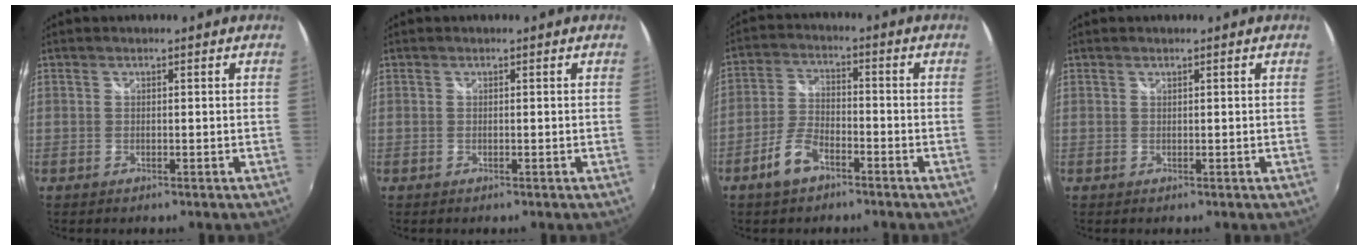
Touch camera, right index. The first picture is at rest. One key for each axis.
{"total": 0.0}
{"total": 6.7, "fx": -4.4, "fy": 2.9, "fz": 4.2, "tx": -0.095, "ty": 0.007, "tz": -0.081}
{"total": 0.0}